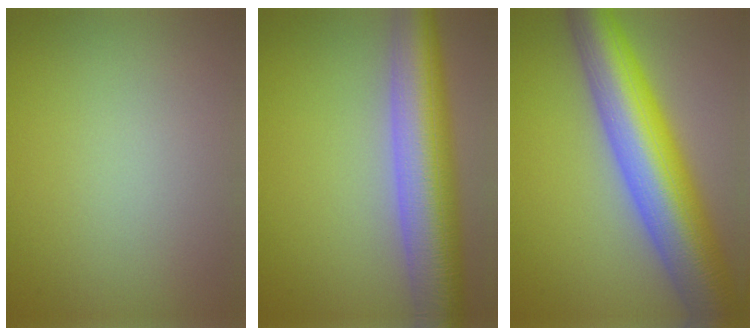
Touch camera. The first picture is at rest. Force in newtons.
{"total": 9.5, "press": 9.5, "slide": 0.7}
{"total": 11.5, "press": 11.5, "slide": 0.3}